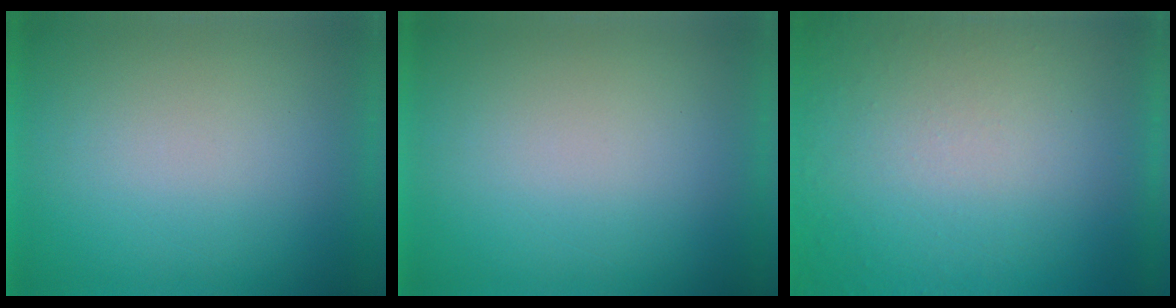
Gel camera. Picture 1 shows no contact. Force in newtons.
{"total": 0.0}
{"total": 8.7}